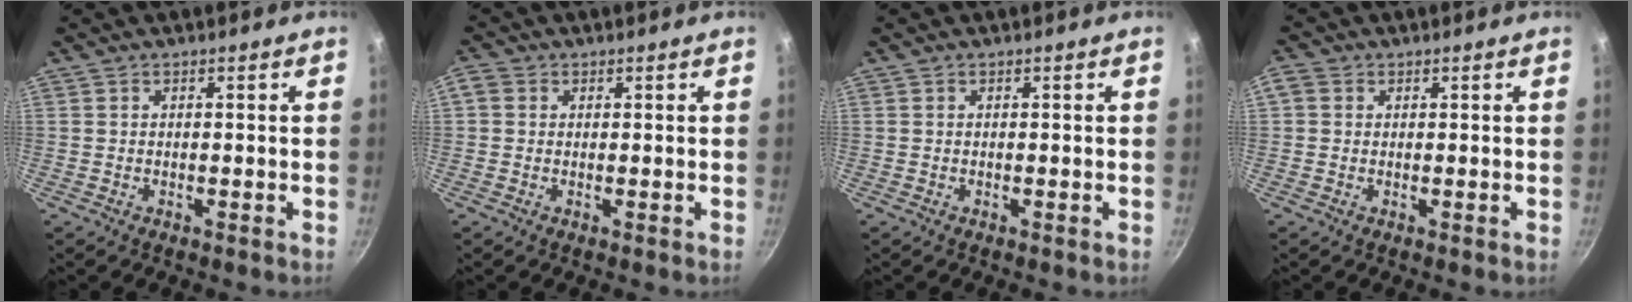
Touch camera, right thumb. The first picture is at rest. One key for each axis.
{"total": 2.0, "fx": 0.3, "fy": 1.7, "fz": 0.9, "tx": -0.015, "ty": 0.004, "tz": 0.000}
{"total": 0.0}
{"total": 2.1, "fx": 0.4, "fy": 1.9, "fz": 0.9, "tx": -0.013, "ty": 0.002, "tz": 0.002}